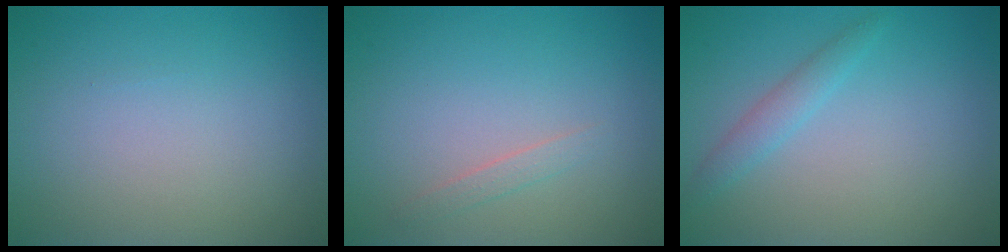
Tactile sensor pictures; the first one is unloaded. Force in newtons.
{"total": 0.9, "press": 0.9, "slide": 0.0}
{"total": 1.6, "press": 1.6, "slide": 0.0}